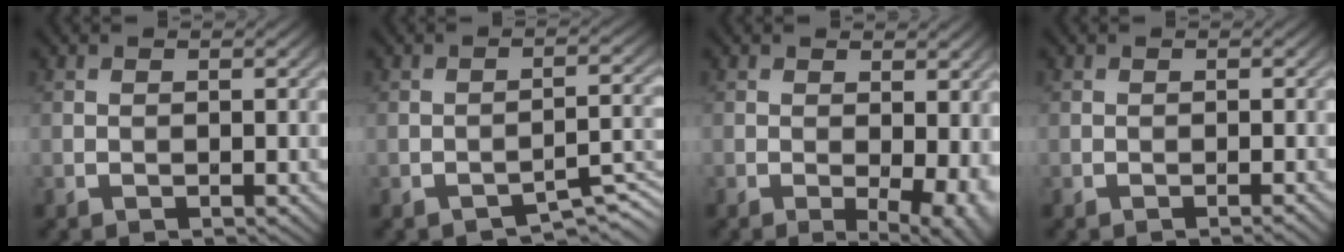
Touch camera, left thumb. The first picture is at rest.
{"total": 3.6, "force": [-3.1, 0.5, 1.7], "torque": [-0.020, 0.012, -0.046]}
{"total": 5.1, "force": [-0.7, 2.2, 4.5], "torque": [-0.060, -0.006, -0.006]}
{"total": 0.9, "force": [-0.5, 0.0, 0.7], "torque": [-0.008, 0.002, -0.014]}